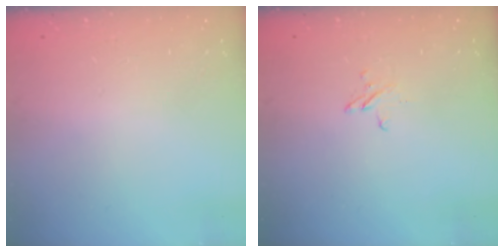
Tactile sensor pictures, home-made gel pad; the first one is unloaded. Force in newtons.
{"total": 2.7, "press": 2.7, "slide": 0.2}